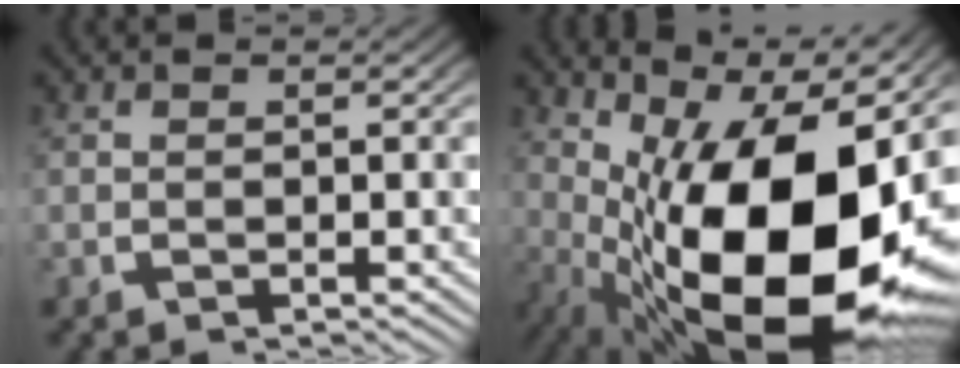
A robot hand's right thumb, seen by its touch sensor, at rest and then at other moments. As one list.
[{"total": 21.5, "force": [-1.2, 11.8, 18.0], "torque": [-0.309, -0.072, 0.027]}]